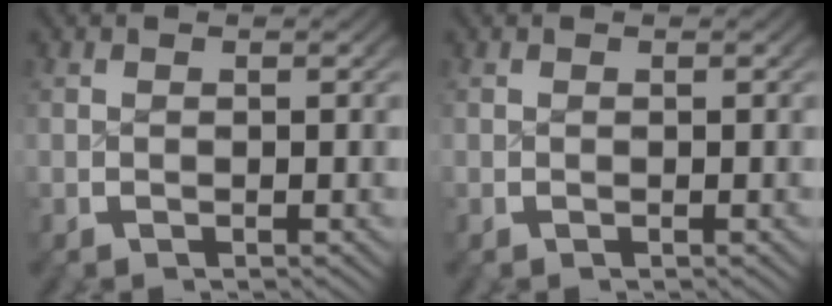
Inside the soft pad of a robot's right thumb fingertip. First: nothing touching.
{"total": 0.0}